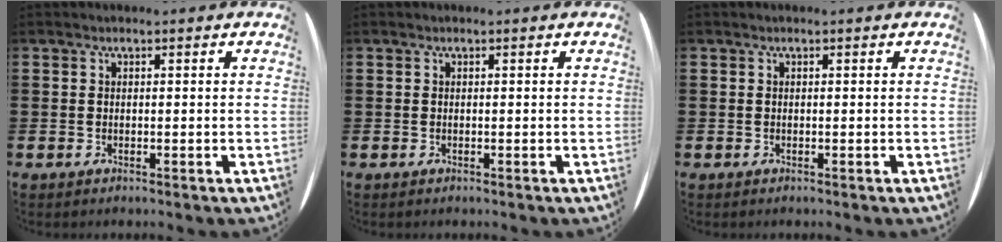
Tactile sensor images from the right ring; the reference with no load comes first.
{"total": 0.0}
{"total": 0.0}